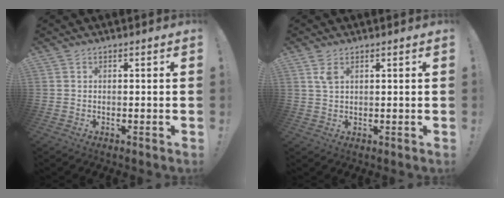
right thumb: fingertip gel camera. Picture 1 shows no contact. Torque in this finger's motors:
{"motor_torque": [-0.01, 0.01, 0.10, 0.01, 0.00]}